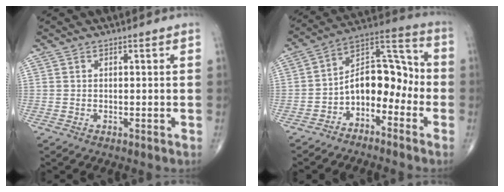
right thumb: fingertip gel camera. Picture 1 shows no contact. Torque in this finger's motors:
{"motor_torque": [1.59, 1.51, 1.18, -0.61, 0.08]}